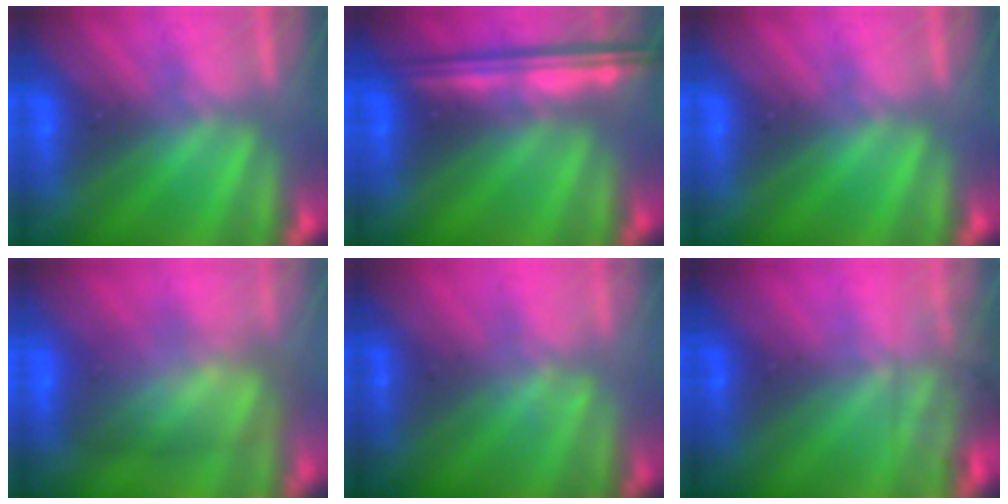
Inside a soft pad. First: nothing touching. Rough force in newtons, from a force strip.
{"total": 8.2}
{"total": 0.0}
{"total": 8.4}
{"total": 1.4}
{"total": 11.2}